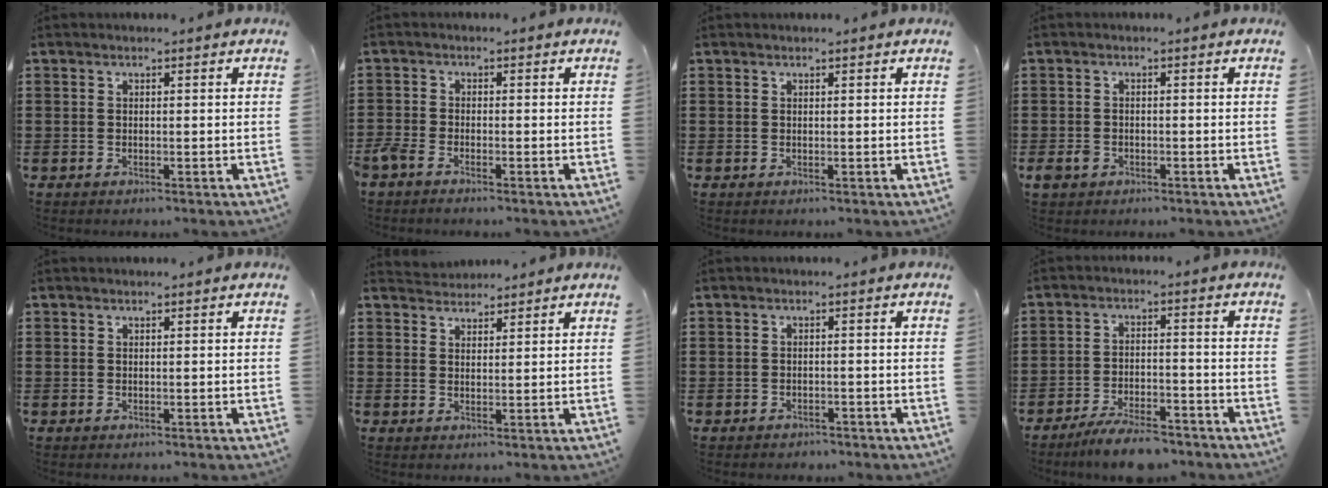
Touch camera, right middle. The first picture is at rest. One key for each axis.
{"total": 2.0, "fx": -1.7, "fy": 0.5, "fz": 0.9, "tx": -0.038, "ty": -0.005, "tz": -0.041}
{"total": 0.0}
{"total": 2.0, "fx": -1.0, "fy": 1.4, "fz": 0.9, "tx": -0.035, "ty": -0.005, "tz": -0.024}
{"total": 0.0}
{"total": 2.6, "fx": 2.6, "fy": 0.3, "fz": -0.4, "tx": 0.002, "ty": -0.003, "tz": 0.050}
{"total": 1.3, "fx": -1.2, "fy": 0.5, "fz": -0.2, "tx": 0.002, "ty": 0.002, "tz": -0.029}
{"total": 6.2, "fx": -5.6, "fy": 0.9, "fz": 2.4, "tx": -0.049, "ty": -0.003, "tz": -0.108}